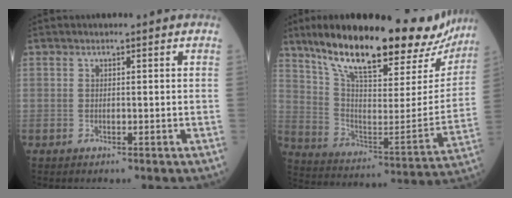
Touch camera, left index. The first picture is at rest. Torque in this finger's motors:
{"motor_torque": [0.56, -0.85, 0.82, 0.21]}